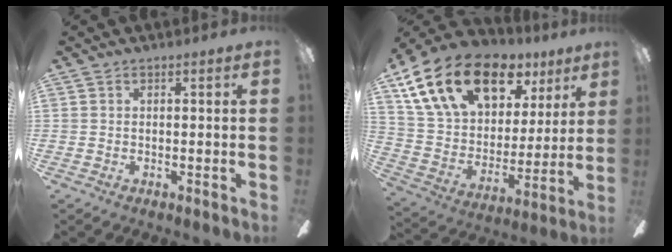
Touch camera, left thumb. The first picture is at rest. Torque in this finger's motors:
{"motor_torque": [2.50, 2.51, 1.43, -1.34, 0.40]}